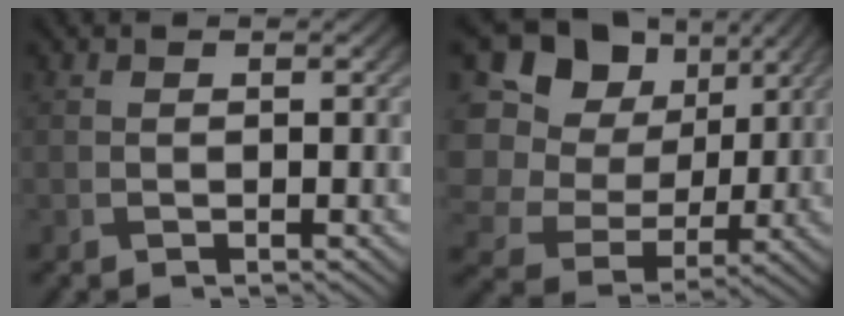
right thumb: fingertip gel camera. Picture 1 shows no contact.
{"total": 15.7, "force": [4.0, 13.1, 7.7], "torque": [-0.253, 0.034, 0.087]}